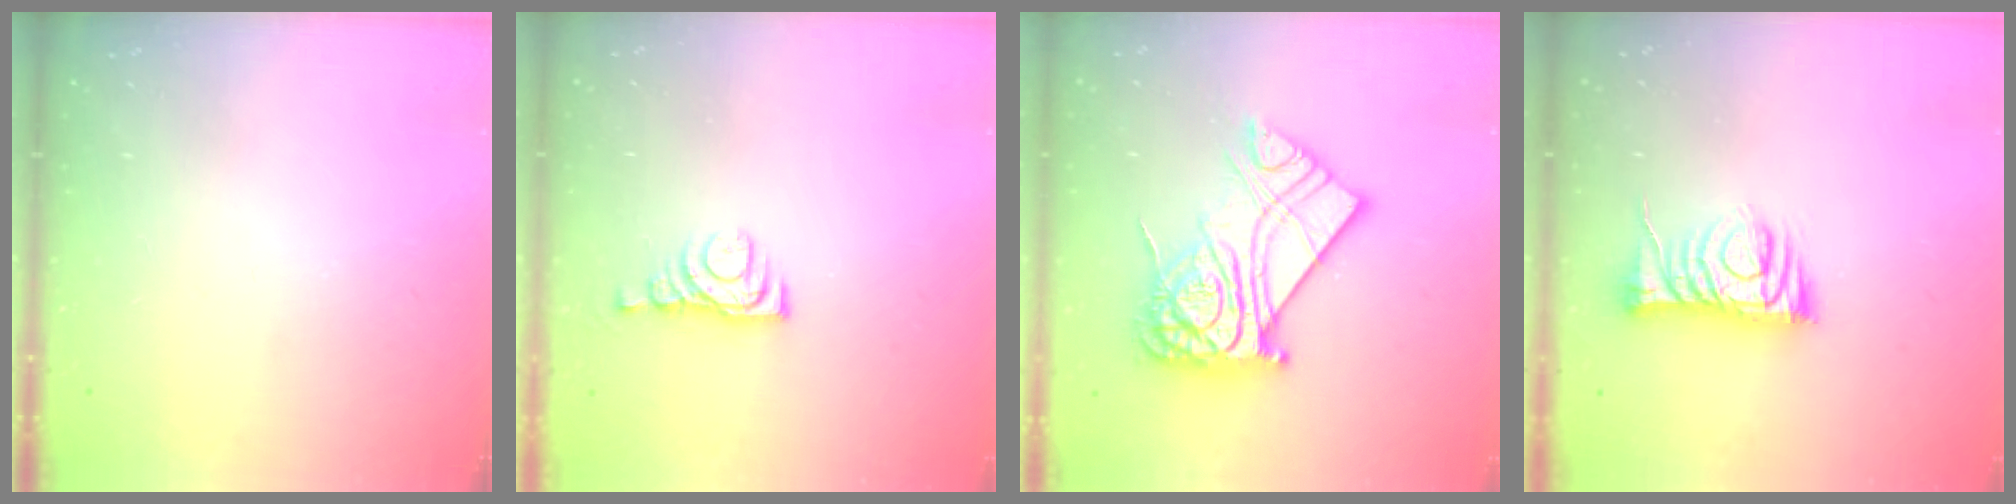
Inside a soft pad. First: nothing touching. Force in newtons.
{"total": 5.0, "press": 4.9, "slide": 0.7}
{"total": 20.2, "press": 20.1, "slide": 1.9}
{"total": 9.2, "press": 9.2, "slide": 0.6}